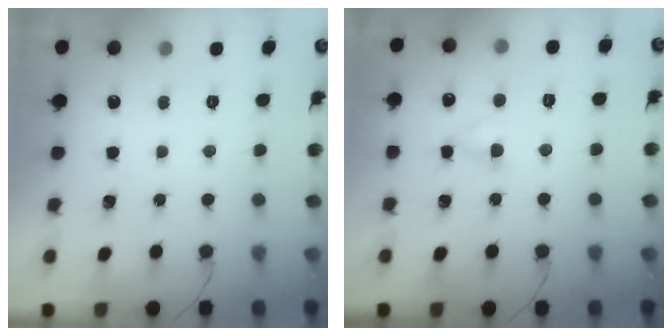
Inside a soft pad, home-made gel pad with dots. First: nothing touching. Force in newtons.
{"total": 2.1, "press": 1.9, "slide": 0.9}